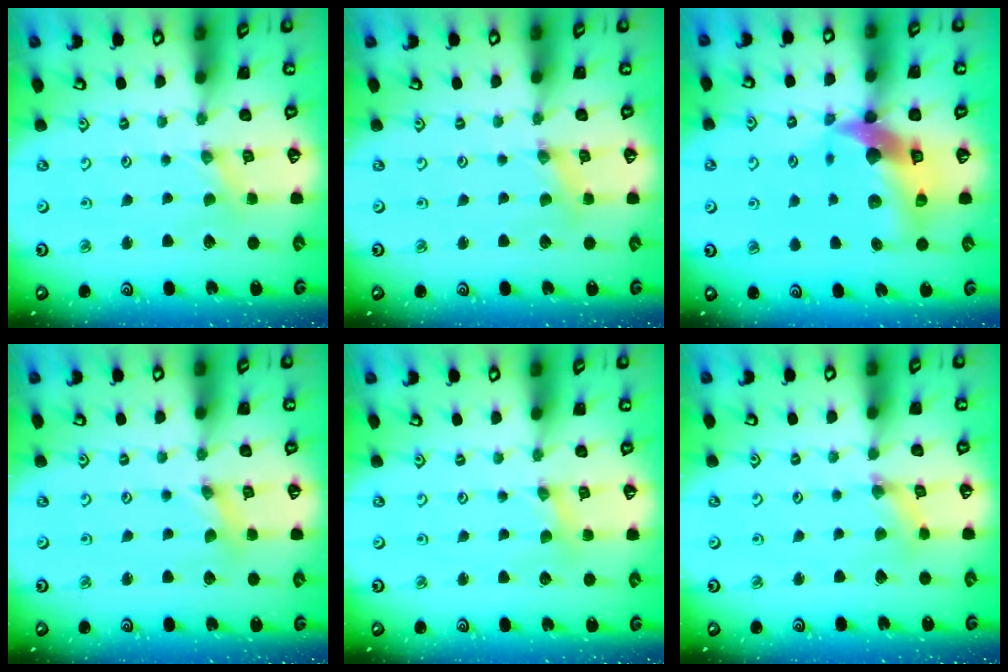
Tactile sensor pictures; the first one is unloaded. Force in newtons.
{"total": 1.7, "press": 1.7, "slide": 0.2}
{"total": 14.7, "press": 14.5, "slide": 2.3}
{"total": 1.2, "press": 1.2, "slide": 0.3}
{"total": 0.6, "press": 0.6, "slide": 0.1}
{"total": 2.0, "press": 2.0, "slide": 0.3}